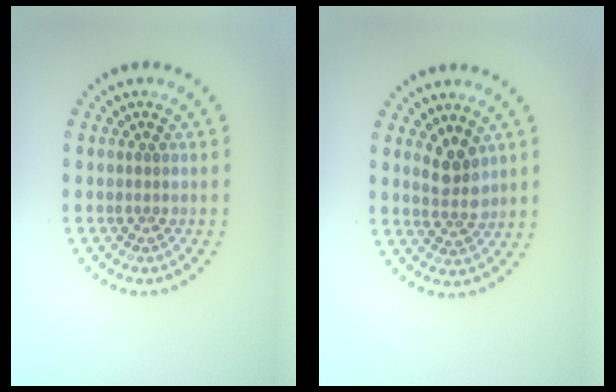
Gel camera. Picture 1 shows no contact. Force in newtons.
{"total": 2.6, "press": 2.4, "slide": 1.1}